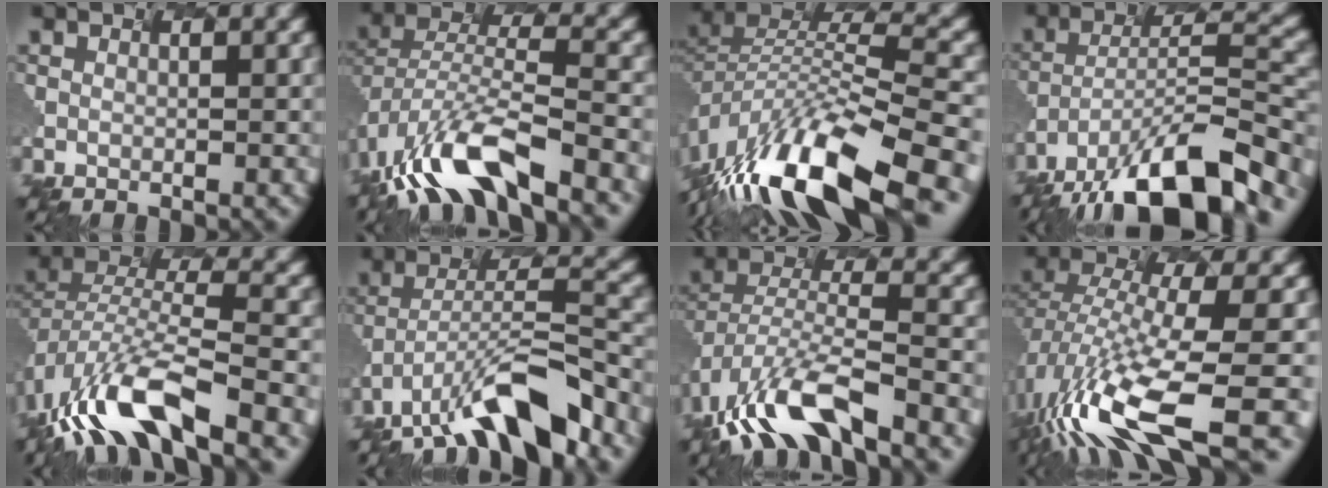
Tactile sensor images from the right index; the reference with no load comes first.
{"total": 9.5, "force": [-7.6, 2.2, 5.2], "torque": [-0.126, -0.005, -0.119]}
{"total": 13.9, "force": [-10.2, 3.9, 8.7], "torque": [-0.209, 0.007, -0.159]}
{"total": 13.7, "force": [-11.3, 3.3, 7.1], "torque": [-0.144, -0.003, -0.165]}
{"total": 9.8, "force": [-7.8, 2.2, 5.5], "torque": [-0.135, -0.003, -0.123]}
{"total": 9.5, "force": [-8.3, 1.0, 4.5], "torque": [-0.100, 0.004, -0.119]}
{"total": 9.2, "force": [-7.8, 1.8, 4.6], "torque": [-0.115, -0.007, -0.119]}
{"total": 11.5, "force": [-6.4, 2.8, 9.1], "torque": [-0.221, -0.020, -0.077]}